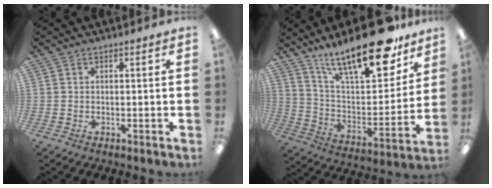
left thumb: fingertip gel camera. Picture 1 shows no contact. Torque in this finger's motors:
{"motor_torque": [0.83, 0.86, 1.42, -1.35, 0.25]}